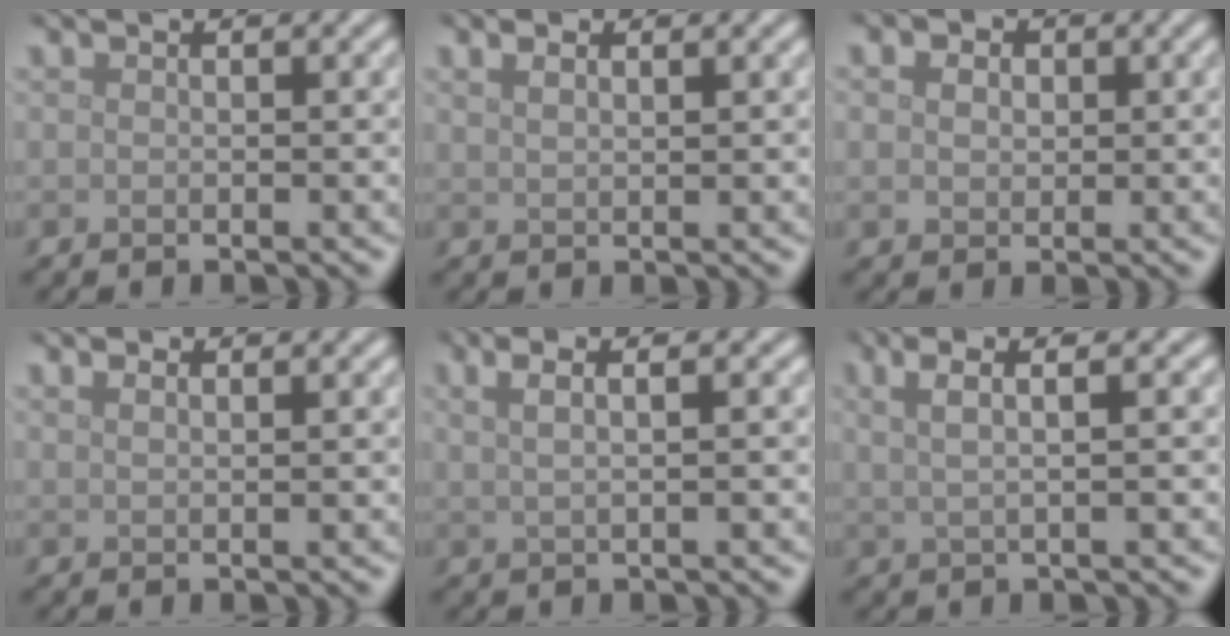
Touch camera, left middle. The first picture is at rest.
{"total": 1.5, "force": [1.0, 0.6, 1.0], "torque": [-0.016, -0.001, 0.020]}
{"total": 3.8, "force": [1.5, 2.9, 2.0], "torque": [-0.035, 0.014, 0.004]}
{"total": 1.4, "force": [1.1, 0.5, 0.8], "torque": [-0.012, -0.002, 0.015]}
{"total": 4.5, "force": [2.0, 1.9, 3.5], "torque": [-0.043, 0.019, 0.008]}
{"total": 4.7, "force": [2.2, 1.6, 3.9], "torque": [-0.062, 0.016, 0.010]}